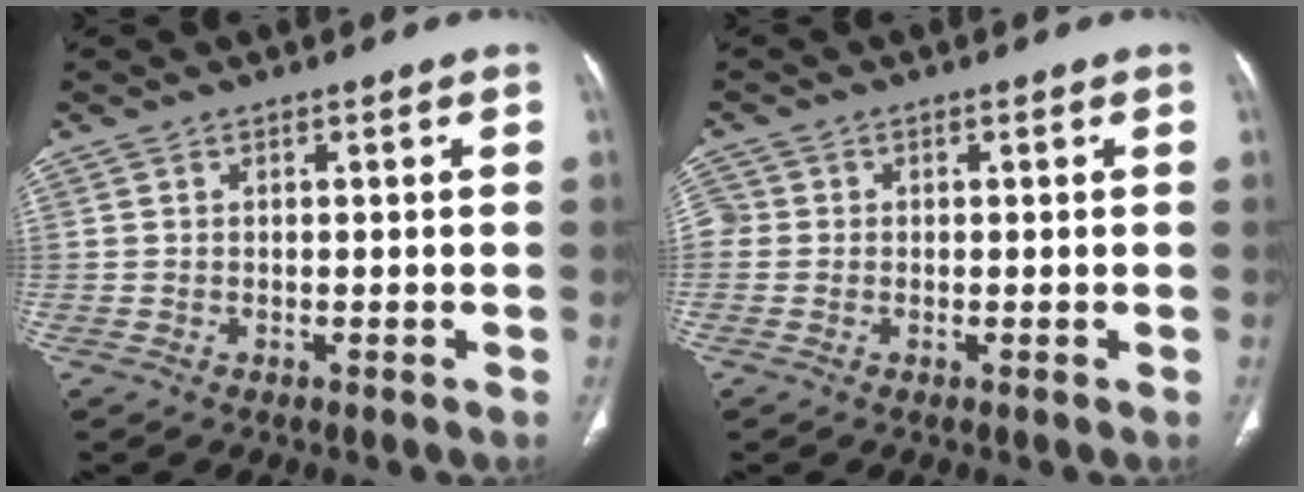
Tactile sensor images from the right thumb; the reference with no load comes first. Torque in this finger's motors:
{"motor_torque": [2.31, 2.40, 1.20, -0.29, 0.19]}